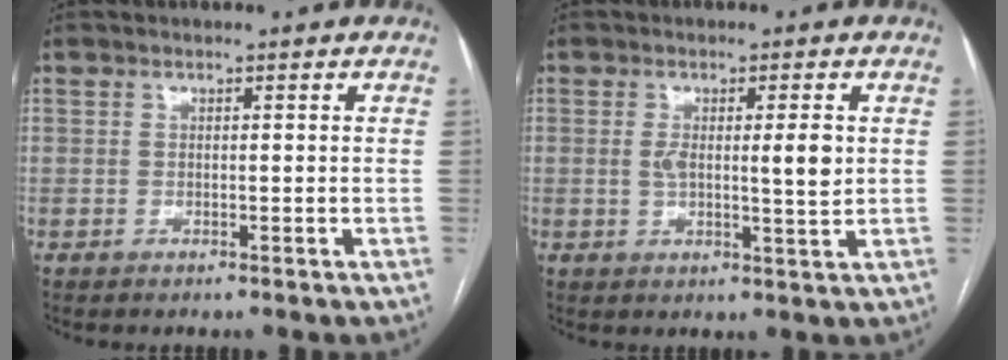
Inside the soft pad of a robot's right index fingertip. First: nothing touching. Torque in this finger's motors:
{"motor_torque": [0.02, 0.05, 0.23, 0.05]}